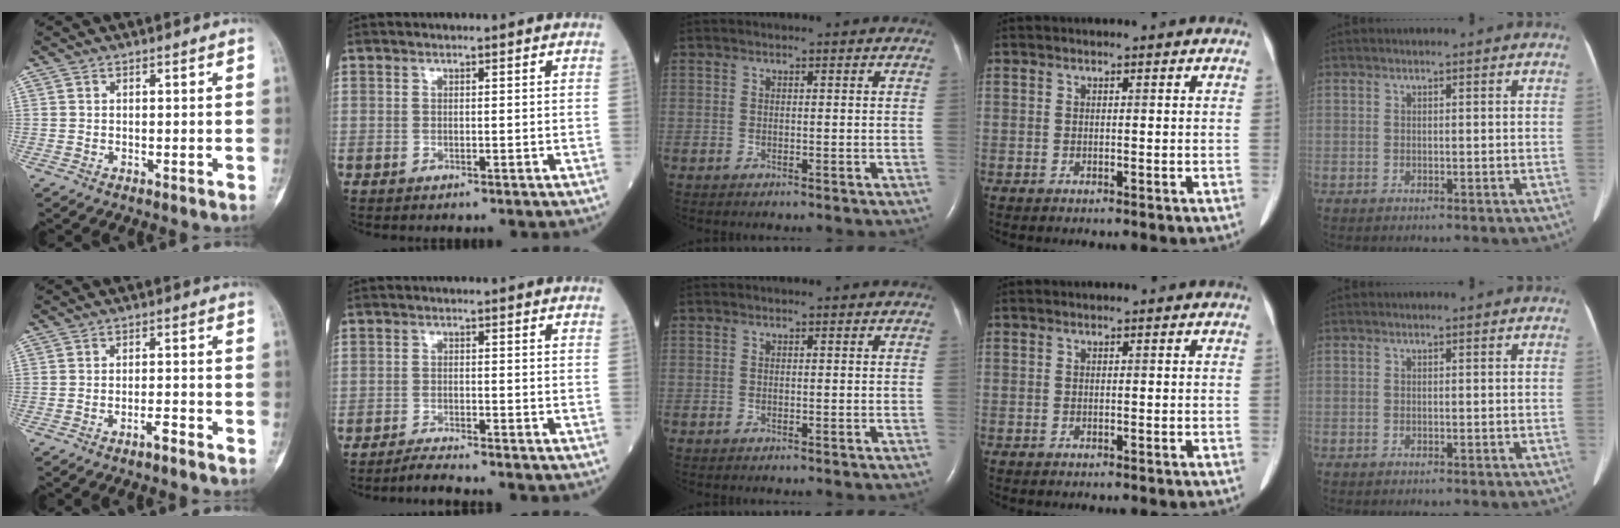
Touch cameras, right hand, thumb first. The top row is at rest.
{"thumb": {"total": 2.1, "force": [-1.6, 0.4, 1.3], "torque": [-0.027, 0.011, -0.029]}, "index": {"total": 3.0, "force": [-2.8, -0.8, 0.6], "torque": [-0.019, -0.014, -0.052]}}